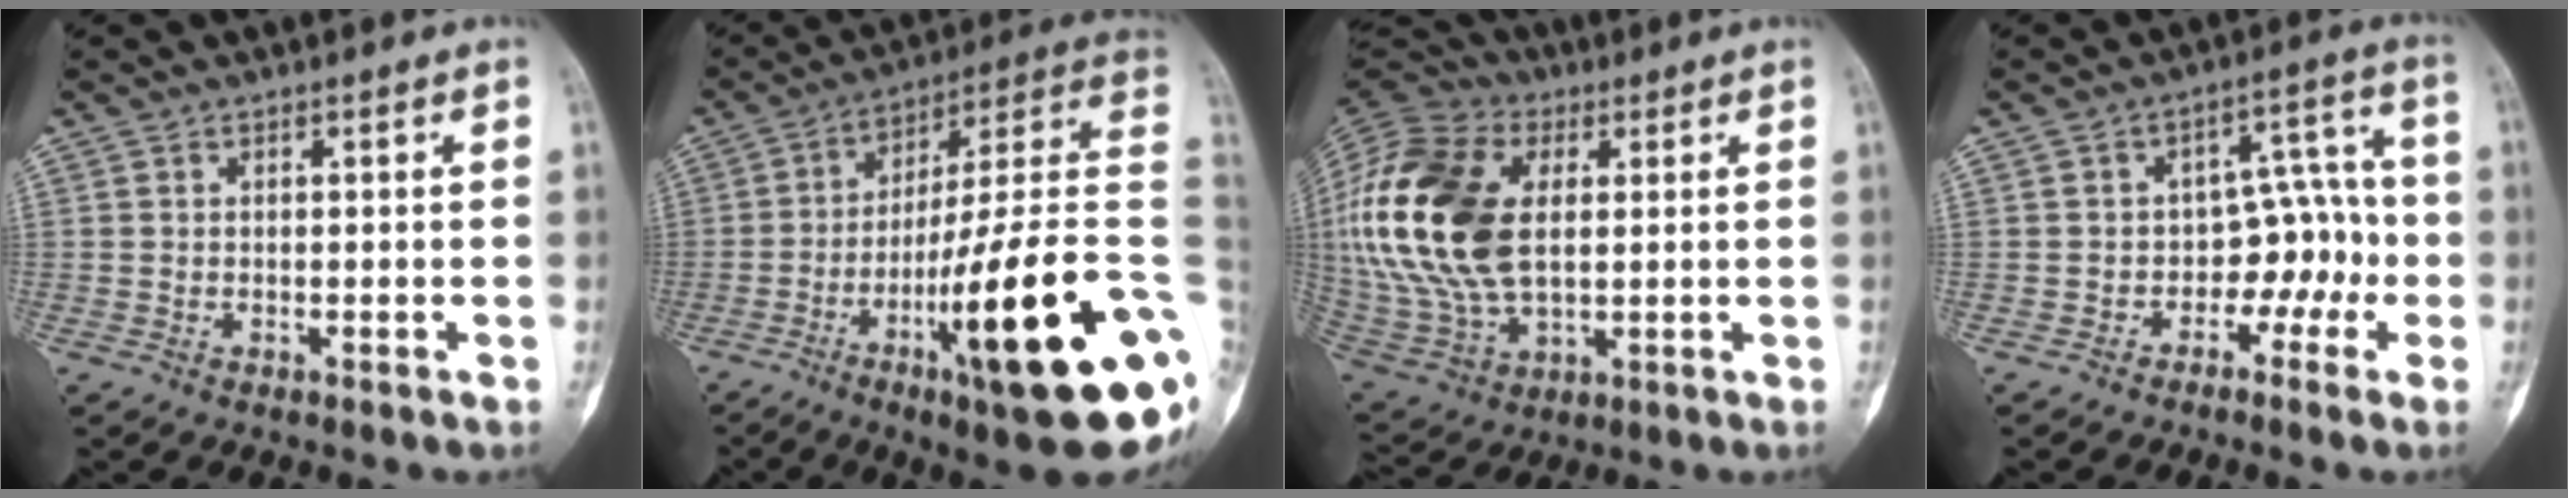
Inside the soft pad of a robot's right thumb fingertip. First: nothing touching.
{"total": 28.3, "force": [-7.7, 4.5, 26.8], "torque": [-0.342, 0.035, -0.119]}
{"total": 25.9, "force": [3.9, 15.7, 20.2], "torque": [-0.439, -0.007, 0.071]}
{"total": 10.5, "force": [-3.3, 7.3, 6.8], "torque": [-0.035, 0.064, -0.052]}